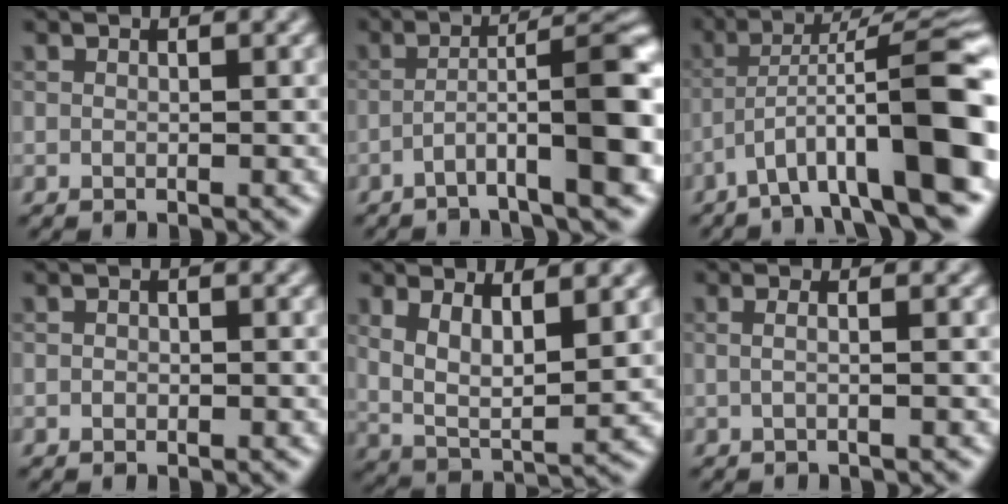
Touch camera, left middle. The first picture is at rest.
{"total": 8.1, "force": [-2.7, 1.5, 7.5], "torque": [-0.117, 0.008, -0.057]}
{"total": 11.2, "force": [-4.6, 2.6, 9.9], "torque": [-0.155, 0.012, -0.075]}
{"total": 0.7, "force": [-0.2, 0.6, 0.3], "torque": [-0.007, -0.009, -0.010]}
{"total": 5.8, "force": [2.3, 2.5, 4.7], "torque": [-0.101, -0.024, 0.041]}
{"total": 2.6, "force": [0.4, 1.4, 2.1], "torque": [-0.015, -0.006, -0.024]}